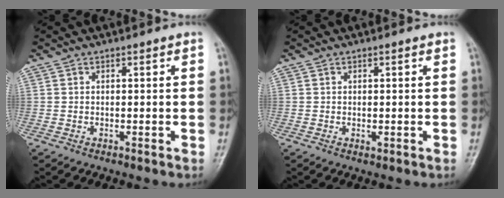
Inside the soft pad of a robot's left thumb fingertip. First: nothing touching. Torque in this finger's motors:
{"motor_torque": [-0.13, -0.03, 0.25, 0.02, 0.00]}